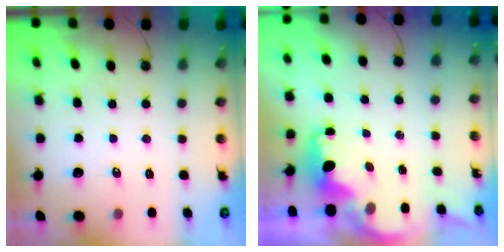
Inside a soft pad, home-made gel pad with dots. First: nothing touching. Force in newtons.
{"total": 2.2, "press": 2.0, "slide": 0.8}